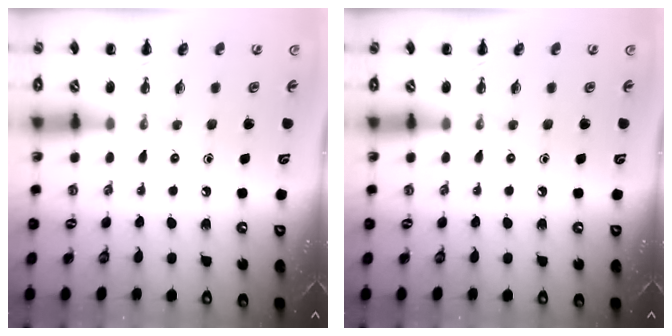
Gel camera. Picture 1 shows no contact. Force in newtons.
{"total": 0.0}